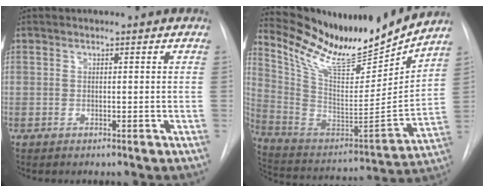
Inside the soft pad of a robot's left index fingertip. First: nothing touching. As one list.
[{"total": 19.9, "force": [18.4, 1.7, 7.5], "torque": [-0.148, -0.054, 0.313]}]